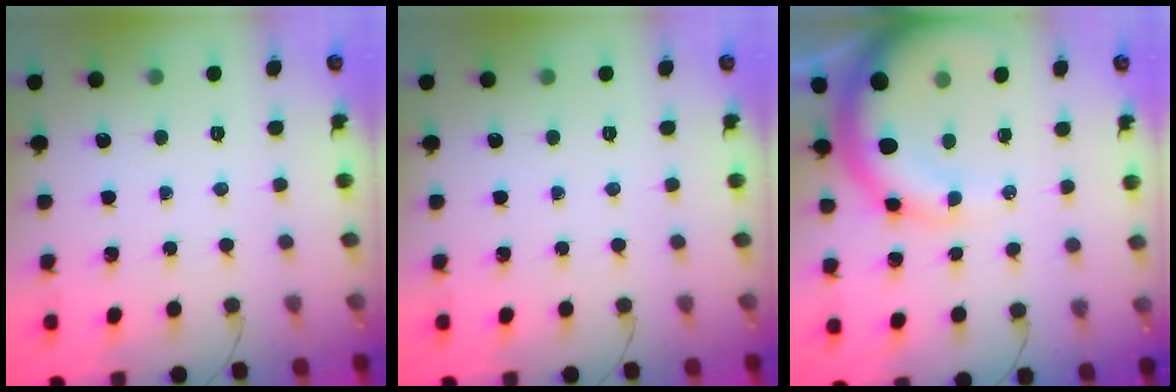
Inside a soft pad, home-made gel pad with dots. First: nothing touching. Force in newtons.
{"total": 0.0}
{"total": 13.5, "press": 13.2, "slide": 2.6}